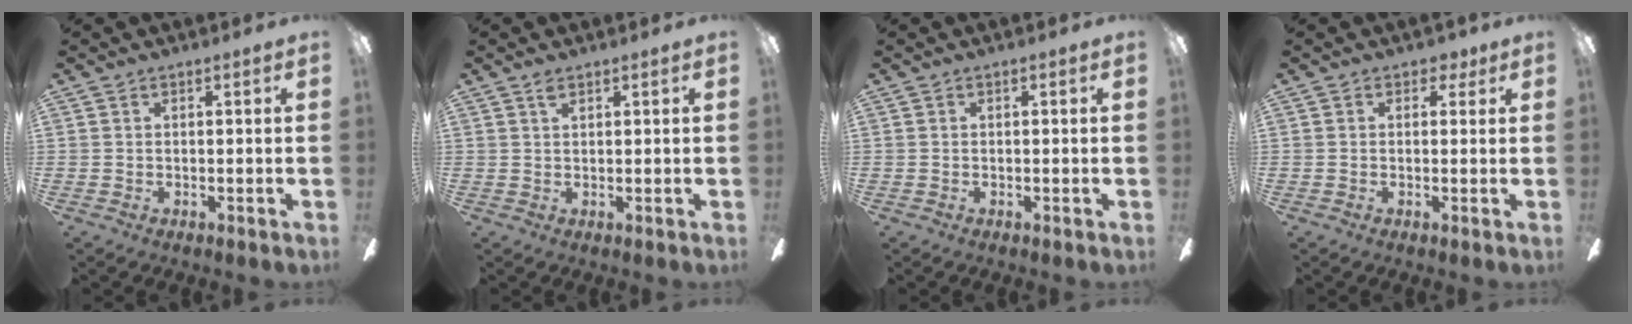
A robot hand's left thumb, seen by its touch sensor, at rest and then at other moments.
{"total": 1.6, "force": [1.2, 0.5, 0.9], "torque": [-0.021, 0.002, 0.022]}
{"total": 0.0}
{"total": 2.5, "force": [1.1, 2.0, 1.0], "torque": [0.004, -0.001, 0.016]}